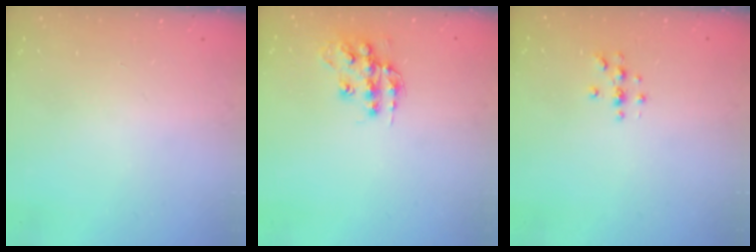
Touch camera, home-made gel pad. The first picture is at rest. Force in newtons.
{"total": 12.5, "press": 12.5, "slide": 0.9}
{"total": 3.4, "press": 3.4, "slide": 0.4}